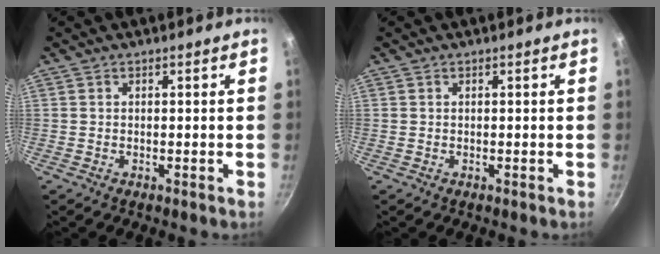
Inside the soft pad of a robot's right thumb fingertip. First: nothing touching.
{"total": 0.0}